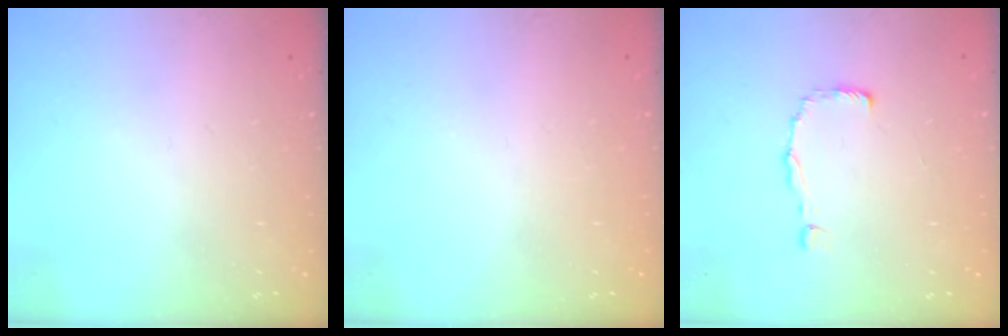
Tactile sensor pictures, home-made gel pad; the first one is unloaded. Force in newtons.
{"total": 1.5, "press": 1.5, "slide": 0.1}
{"total": 2.5, "press": 2.5, "slide": 0.1}